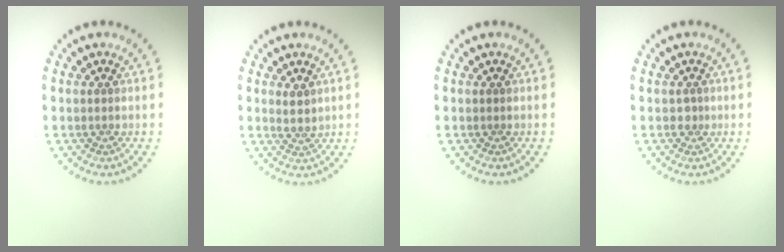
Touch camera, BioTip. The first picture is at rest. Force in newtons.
{"total": 1.4, "press": 1.1, "slide": 0.9}
{"total": 0.0}
{"total": 0.8, "press": 0.3, "slide": 0.7}